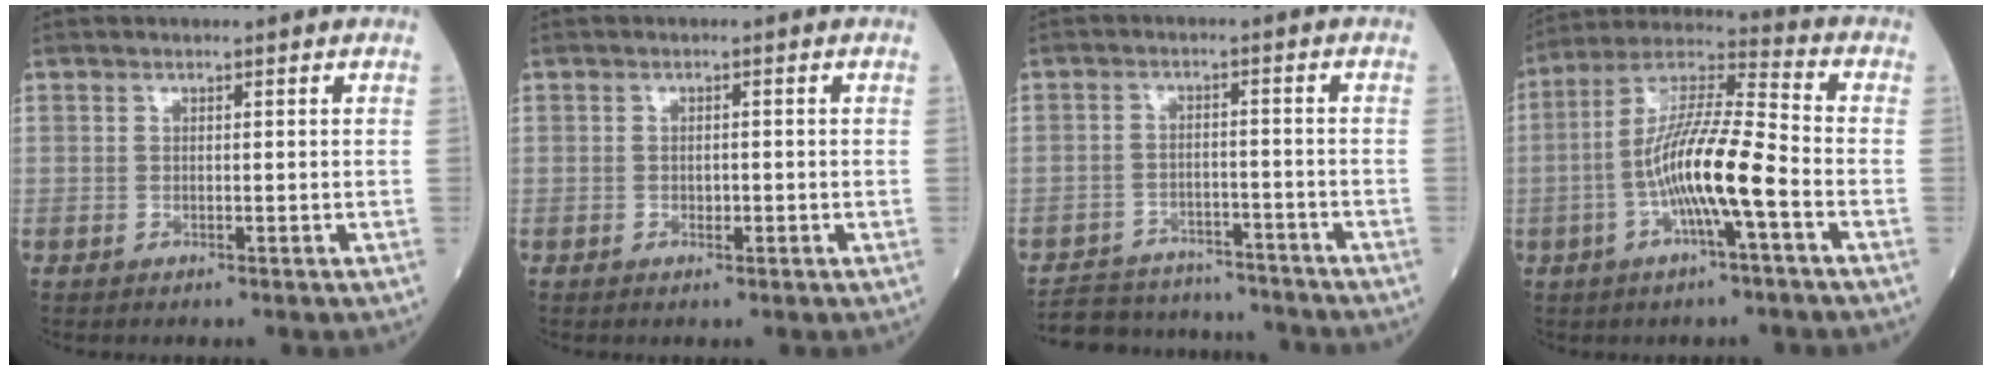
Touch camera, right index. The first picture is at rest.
{"total": 1.0, "force": [-0.4, 0.6, 0.7], "torque": [-0.013, 0.001, -0.005]}
{"total": 13.2, "force": [-12.4, 3.8, 2.7], "torque": [-0.048, 0.016, -0.175]}
{"total": 13.0, "force": [-3.7, 1.1, 12.4], "torque": [-0.240, 0.011, -0.073]}